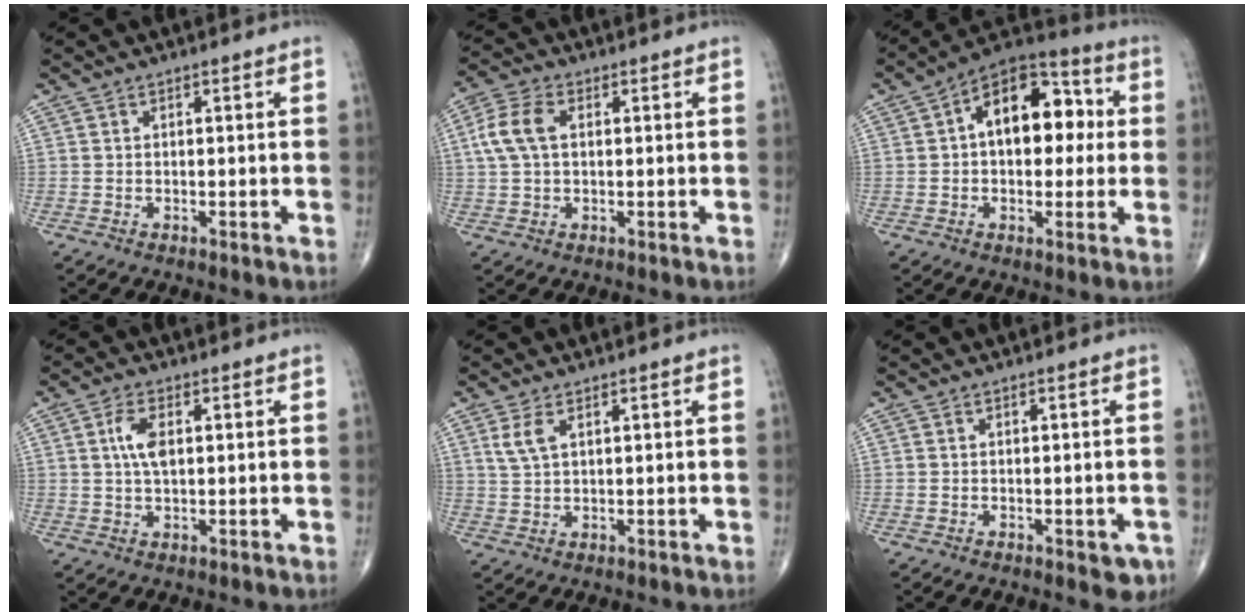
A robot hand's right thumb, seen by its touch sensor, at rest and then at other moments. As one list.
[{"total": 7.3, "force": [1.4, 4.4, 5.6], "torque": [-0.130, 0.017, 0.025]}, {"total": 15.5, "force": [2.2, 9.3, 12.3], "torque": [-0.145, 0.034, 0.022]}, {"total": 5.0, "force": [1.1, 2.4, 4.2], "torque": [-0.089, 0.003, 0.020]}, {"total": 3.5, "force": [1.7, 1.6, 2.6], "torque": [-0.058, 0.002, 0.041]}, {"total": 3.2, "force": [-1.4, 1.6, 2.5], "torque": [-0.010, 0.005, -0.011]}]